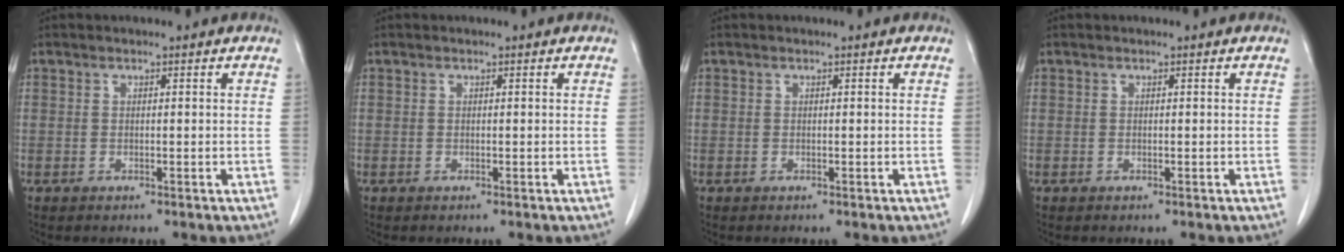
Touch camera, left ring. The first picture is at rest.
{"total": 0.0}
{"total": 0.0}
{"total": 0.0}